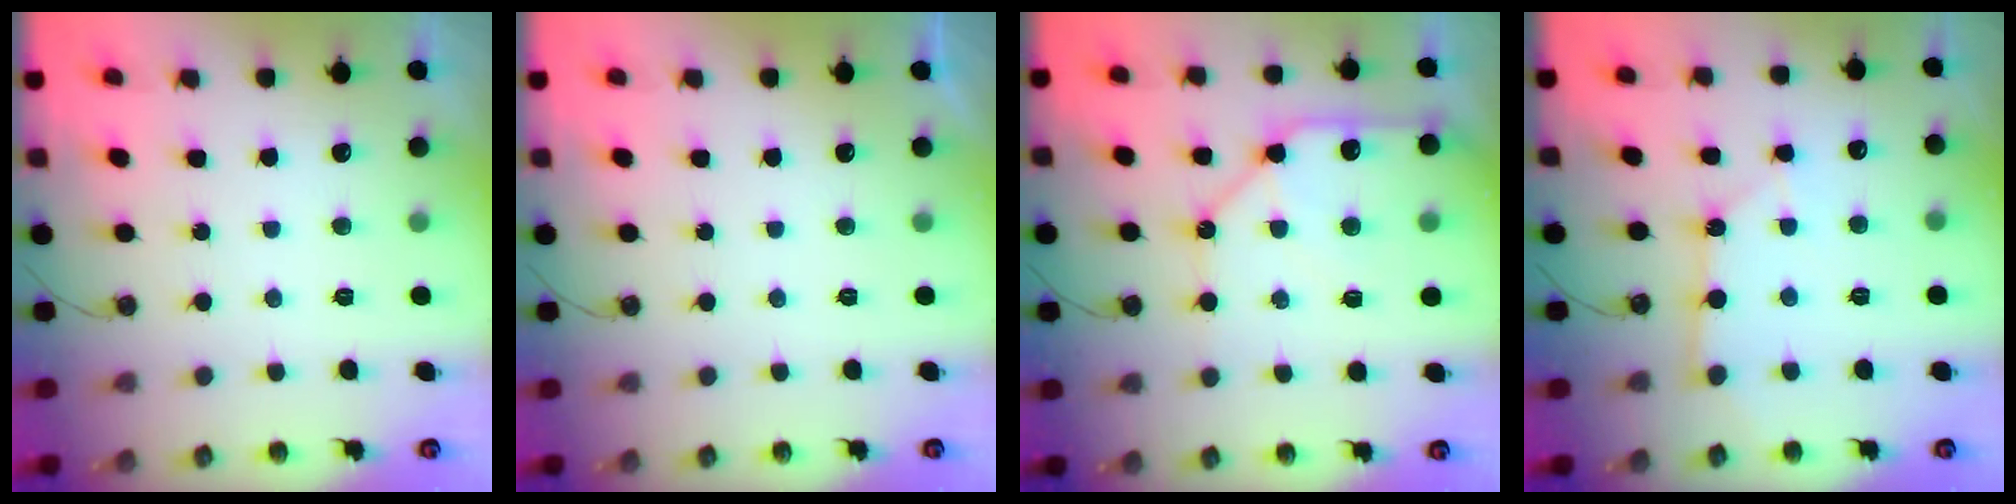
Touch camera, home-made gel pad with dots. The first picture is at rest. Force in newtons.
{"total": 0.0}
{"total": 13.3, "press": 13.2, "slide": 1.6}
{"total": 3.8, "press": 3.8, "slide": 0.3}